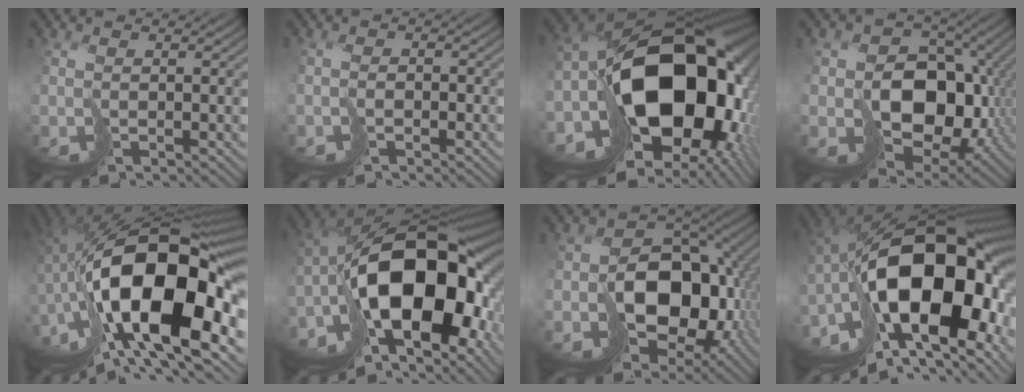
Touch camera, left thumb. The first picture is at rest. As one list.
[{"total": 1.5, "force": [-1.2, 0.8, 0.1], "torque": [0.009, 0.002, -0.026]}, {"total": 20.5, "force": [-3.6, 13.9, 14.7], "torque": [-0.273, -0.043, -0.033]}, {"total": 12.9, "force": [-1.3, 10.1, 8.0], "torque": [-0.118, -0.023, -0.011]}, {"total": 19.4, "force": [-4.9, 9.8, 16.0], "torque": [-0.283, -0.005, -0.076]}, {"total": 19.7, "force": [-5.4, 11.7, 14.9], "torque": [-0.272, -0.021, -0.074]}, {"total": 15.1, "force": [-3.1, 11.1, 9.7], "torque": [-0.128, -0.038, -0.036]}, {"total": 20.3, "force": [-3.7, 11.4, 16.4], "torque": [-0.285, -0.027, -0.043]}]